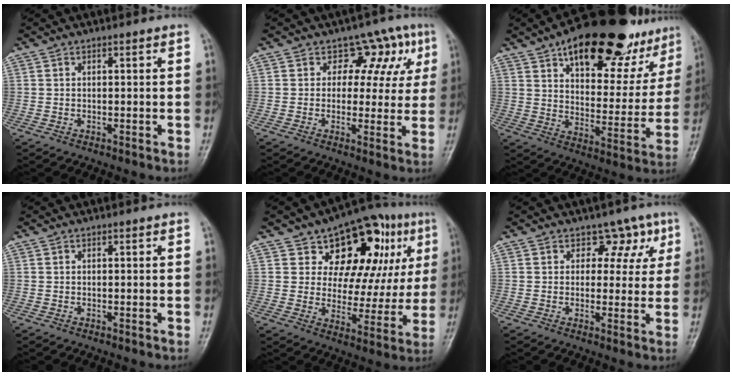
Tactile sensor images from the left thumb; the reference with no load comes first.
{"total": 7.3, "force": [3.2, 5.8, 3.1], "torque": [0.019, -0.002, 0.033]}
{"total": 27.2, "force": [17.8, 12.0, 16.6], "torque": [-0.194, -0.045, 0.255]}
{"total": 0.0}
{"total": 20.1, "force": [8.5, 11.9, 13.7], "torque": [-0.123, -0.005, 0.119]}
{"total": 5.3, "force": [2.6, 4.2, 1.8], "torque": [0.022, -0.005, 0.029]}